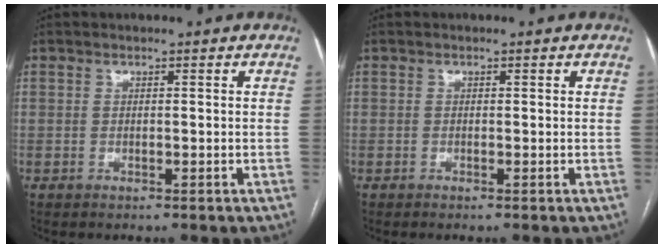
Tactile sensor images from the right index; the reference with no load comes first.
{"total": 0.0}